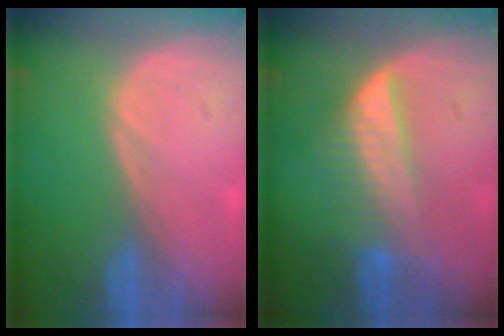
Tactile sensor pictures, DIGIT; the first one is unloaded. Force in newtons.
{"total": 6.3, "press": 6.2, "slide": 1.0}